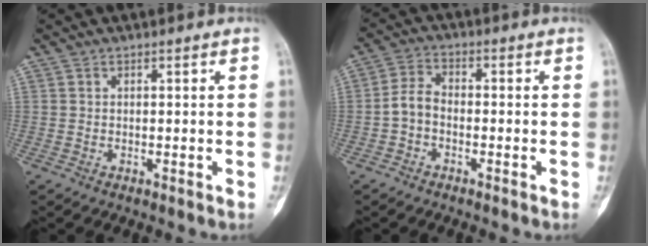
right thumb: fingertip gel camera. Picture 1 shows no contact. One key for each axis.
{"total": 4.4, "fx": -1.4, "fy": 2.9, "fz": 3.0, "tx": -0.053, "ty": 0.020, "tz": -0.038}